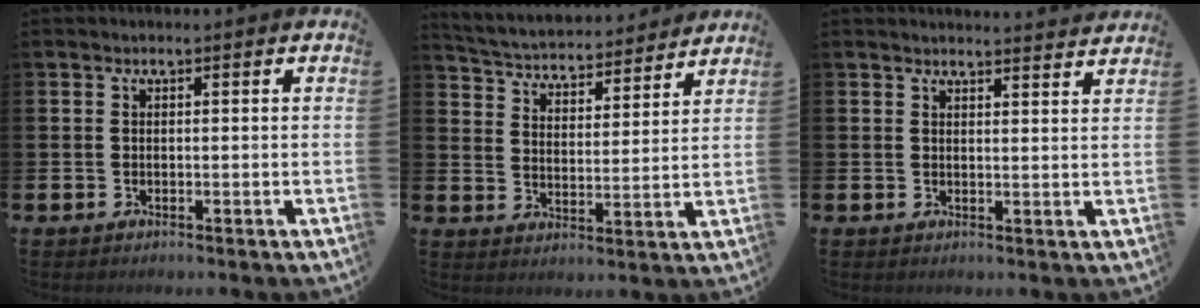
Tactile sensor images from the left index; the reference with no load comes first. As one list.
[{"total": 4.3, "force": [4.2, 1.0, 0.2], "torque": [-0.032, -0.042, 0.065]}, {"total": 2.6, "force": [2.6, 0.0, -0.2], "torque": [0.009, -0.021, 0.045]}]